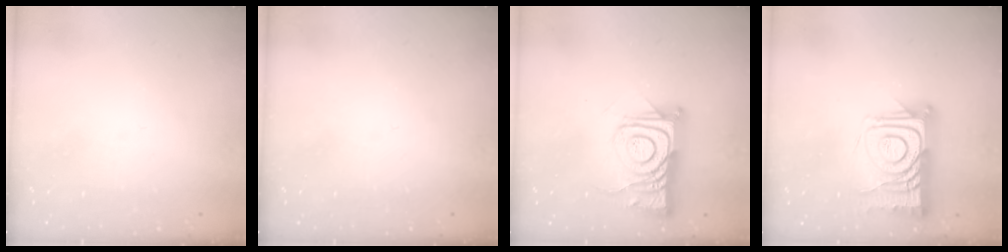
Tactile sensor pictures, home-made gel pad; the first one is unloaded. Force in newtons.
{"total": 0.0}
{"total": 11.6, "press": 11.5, "slide": 1.0}
{"total": 15.4, "press": 15.3, "slide": 1.4}